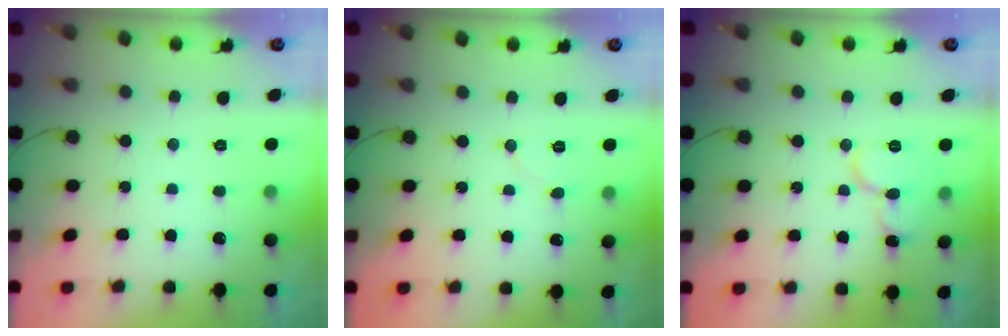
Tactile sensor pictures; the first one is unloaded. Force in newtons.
{"total": 3.8, "press": 3.8, "slide": 0.4}
{"total": 8.9, "press": 8.8, "slide": 1.1}